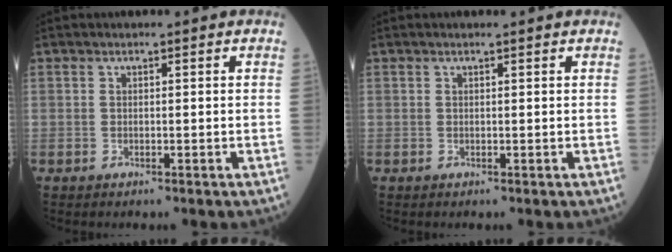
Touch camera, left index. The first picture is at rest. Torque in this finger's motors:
{"motor_torque": [-0.03, 0.09, 0.02, -0.01]}